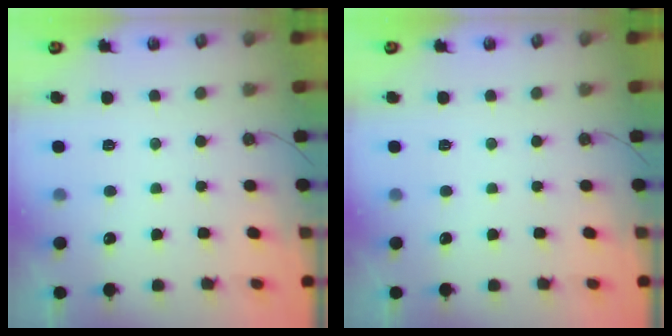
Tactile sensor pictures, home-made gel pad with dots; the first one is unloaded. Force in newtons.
{"total": 0.0}